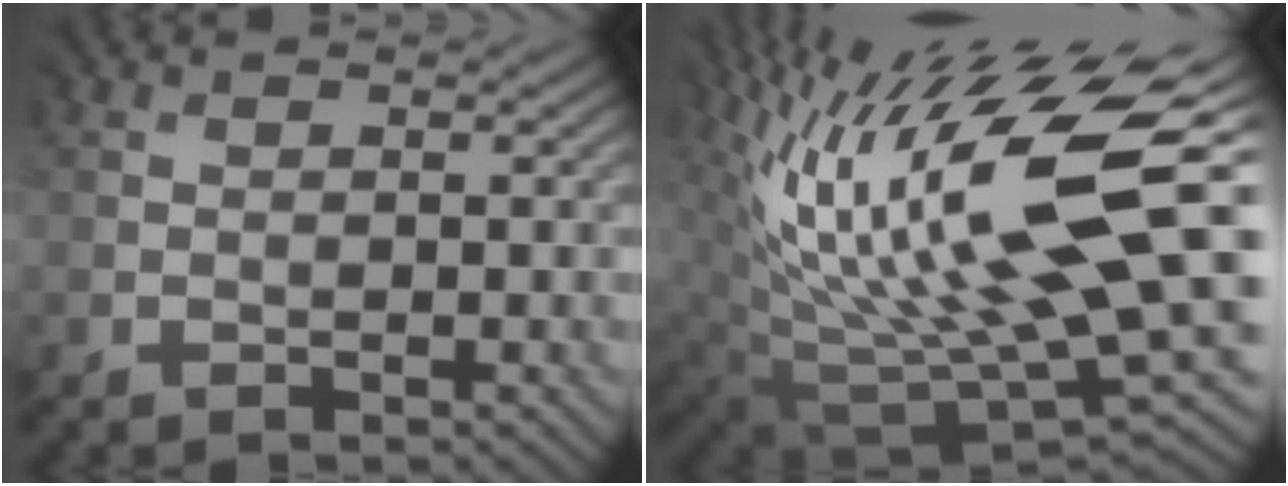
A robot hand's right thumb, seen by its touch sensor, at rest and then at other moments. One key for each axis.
{"total": 18.1, "fx": 6.7, "fy": 6.1, "fz": 15.7, "tx": -0.298, "ty": 0.020, "tz": 0.121}